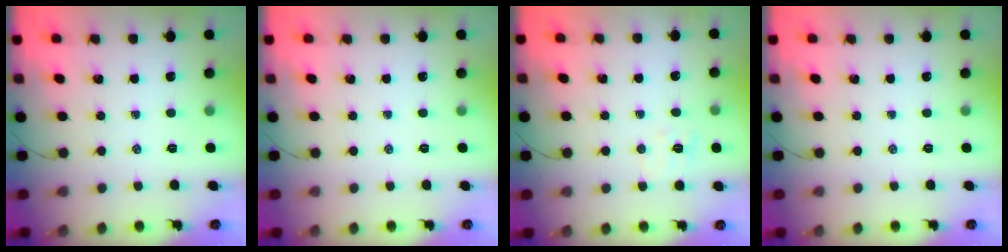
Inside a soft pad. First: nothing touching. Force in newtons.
{"total": 0.0}
{"total": 5.9, "press": 5.7, "slide": 1.5}
{"total": 0.0}